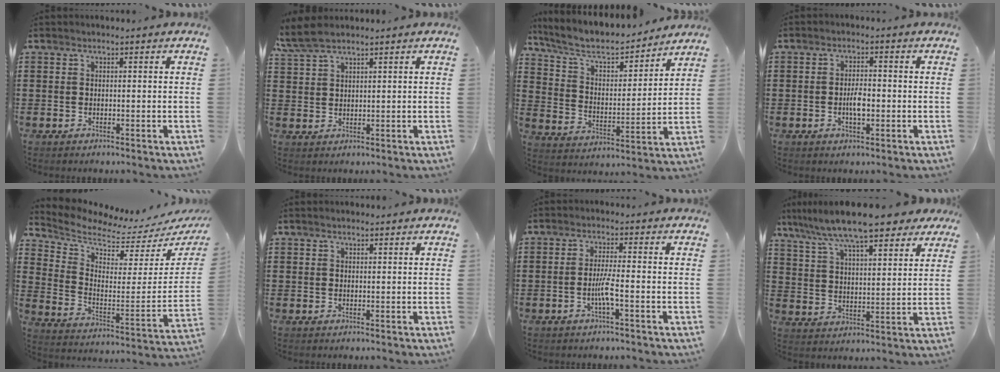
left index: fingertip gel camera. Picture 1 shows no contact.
{"total": 4.3, "force": [3.2, 1.1, 2.6], "torque": [-0.058, 0.002, 0.060]}
{"total": 7.4, "force": [6.4, 1.9, 3.2], "torque": [-0.090, -0.038, 0.106]}
{"total": 3.4, "force": [-0.5, 1.2, 3.1], "torque": [-0.057, 0.004, -0.010]}
{"total": 4.0, "force": [3.8, 0.9, 0.8], "torque": [-0.045, -0.054, 0.060]}
{"total": 0.8, "force": [0.7, 0.1, 0.4], "torque": [-0.008, 0.000, 0.013]}
{"total": 3.9, "force": [-1.3, 0.0, 3.7], "torque": [-0.072, -0.007, -0.028]}
{"total": 11.1, "force": [9.3, 1.5, 5.8], "torque": [-0.146, -0.030, 0.163]}